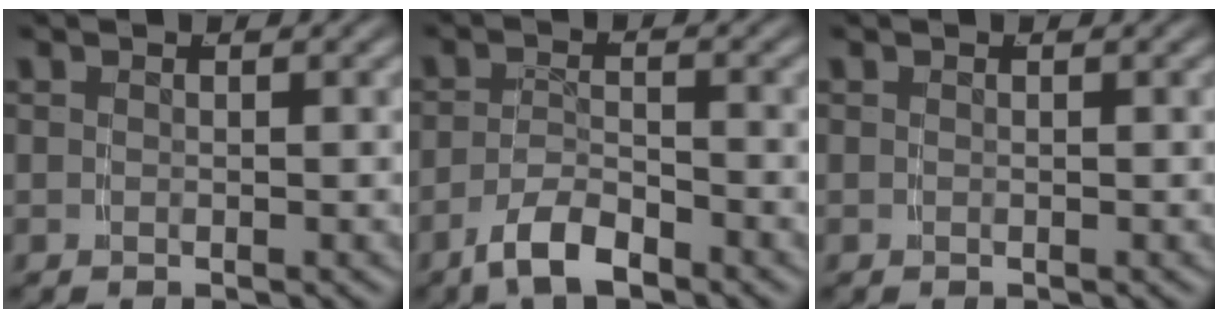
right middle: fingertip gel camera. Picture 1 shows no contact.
{"total": 3.5, "force": [-2.7, 1.0, 2.0], "torque": [-0.037, -0.004, -0.046]}
{"total": 0.0}